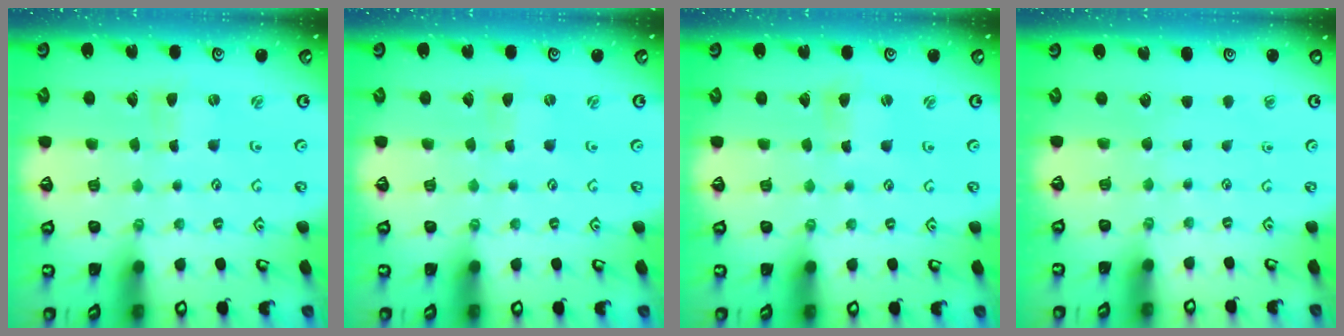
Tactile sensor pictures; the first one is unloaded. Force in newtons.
{"total": 0.0}
{"total": 1.4, "press": 1.4, "slide": 0.3}
{"total": 0.0}